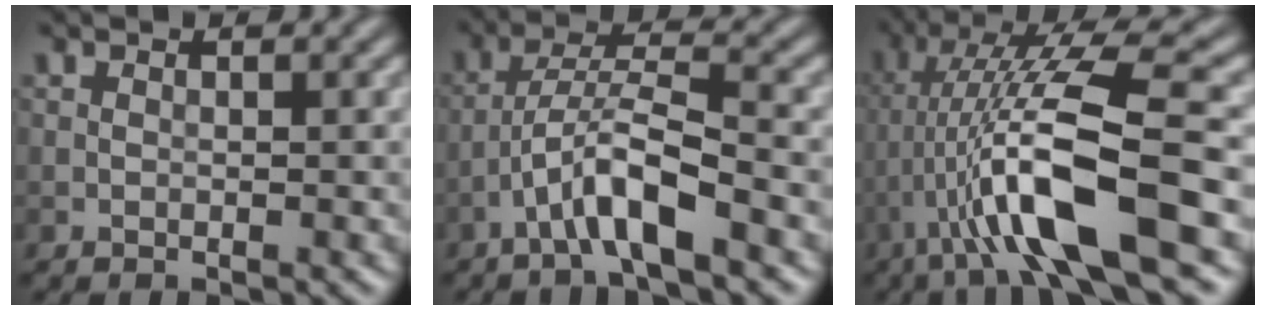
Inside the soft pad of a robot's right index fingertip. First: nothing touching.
{"total": 5.4, "force": [-2.9, 0.8, 4.5], "torque": [-0.082, 0.017, -0.055]}
{"total": 11.2, "force": [-3.1, 1.9, 10.6], "torque": [-0.191, 0.023, -0.054]}